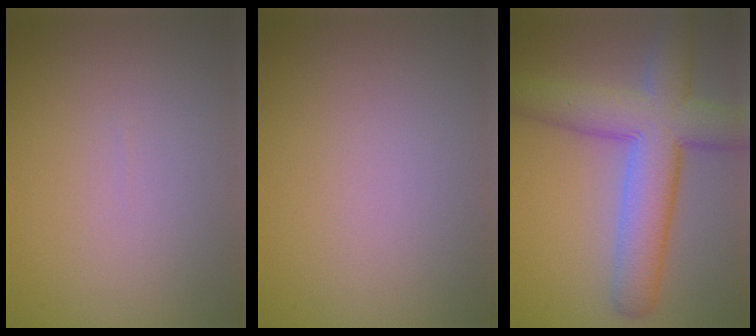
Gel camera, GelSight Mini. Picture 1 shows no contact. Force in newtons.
{"total": 0.0}
{"total": 8.9, "press": 8.9, "slide": 0.3}